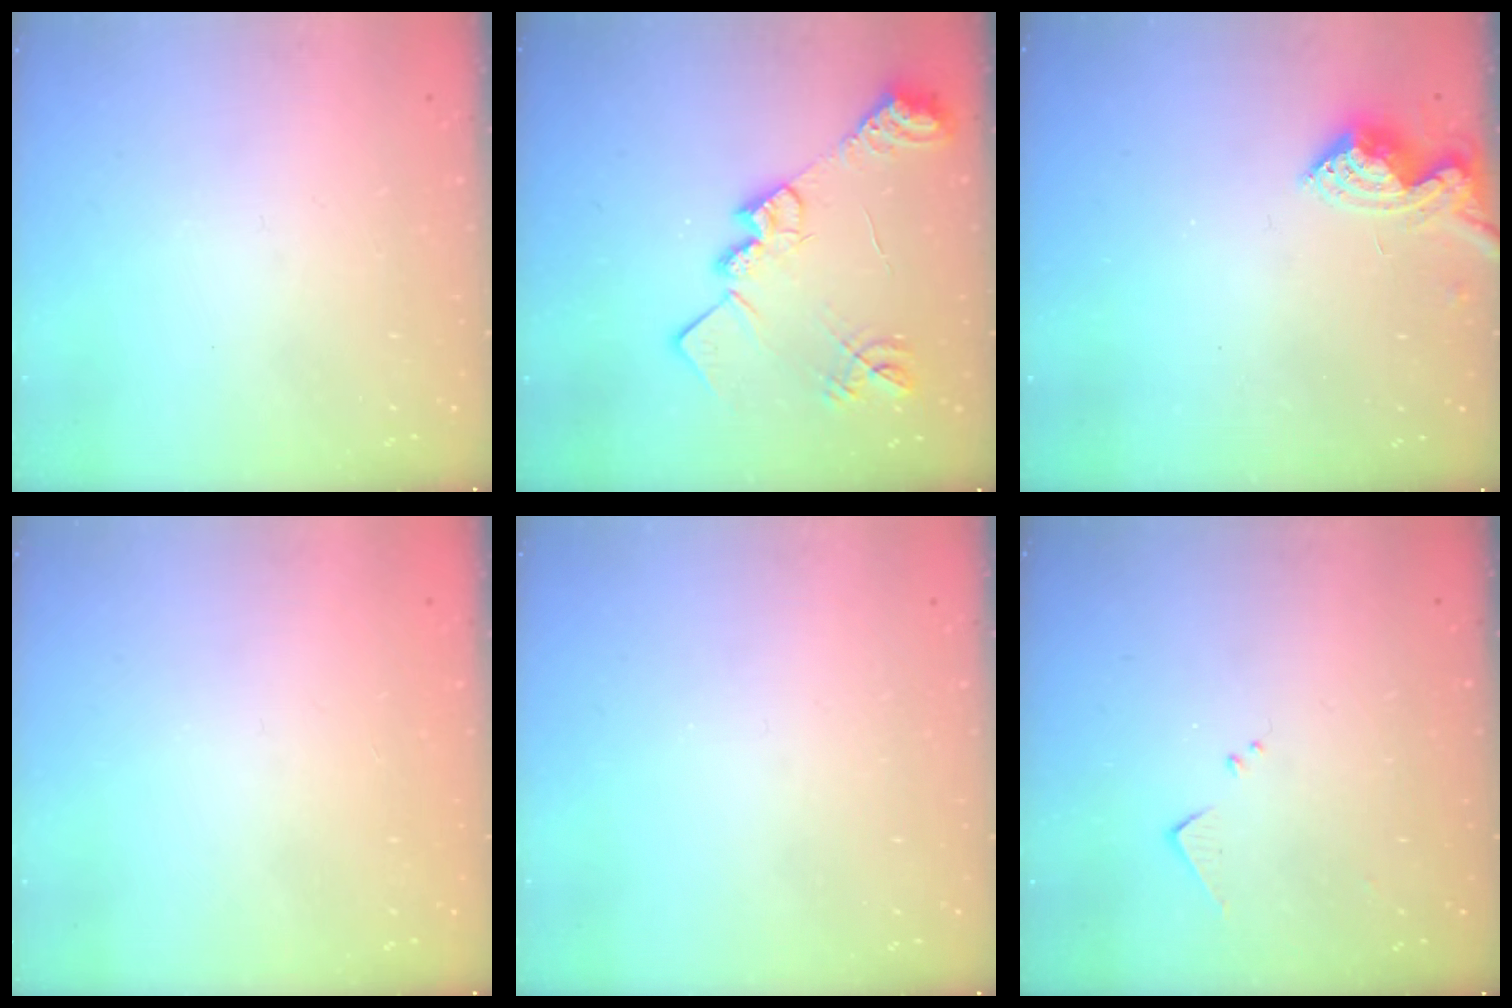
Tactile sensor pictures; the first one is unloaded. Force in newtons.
{"total": 17.2, "press": 17.1, "slide": 1.4}
{"total": 8.3, "press": 8.3, "slide": 0.2}
{"total": 1.4, "press": 1.2, "slide": 0.8}
{"total": 0.0}
{"total": 5.9, "press": 5.8, "slide": 0.7}